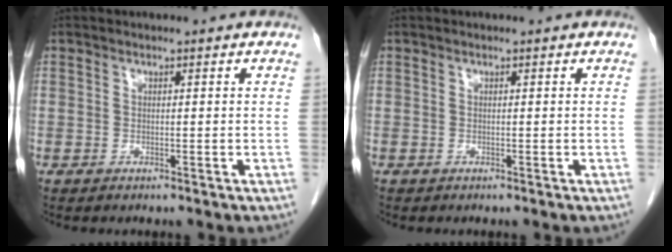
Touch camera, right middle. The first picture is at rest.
{"total": 0.0}